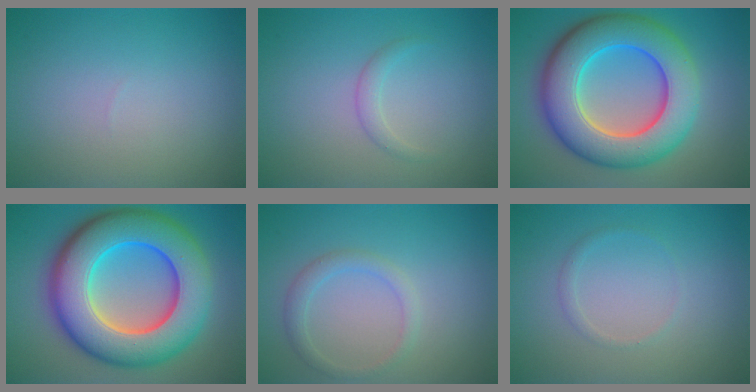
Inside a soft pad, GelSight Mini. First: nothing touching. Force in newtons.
{"total": 1.2, "press": 1.2, "slide": 0.0}
{"total": 11.4, "press": 11.4, "slide": 0.4}
{"total": 13.9, "press": 13.9, "slide": 0.2}
{"total": 1.8, "press": 1.8, "slide": 0.1}
{"total": 0.8, "press": 0.8, "slide": 0.0}